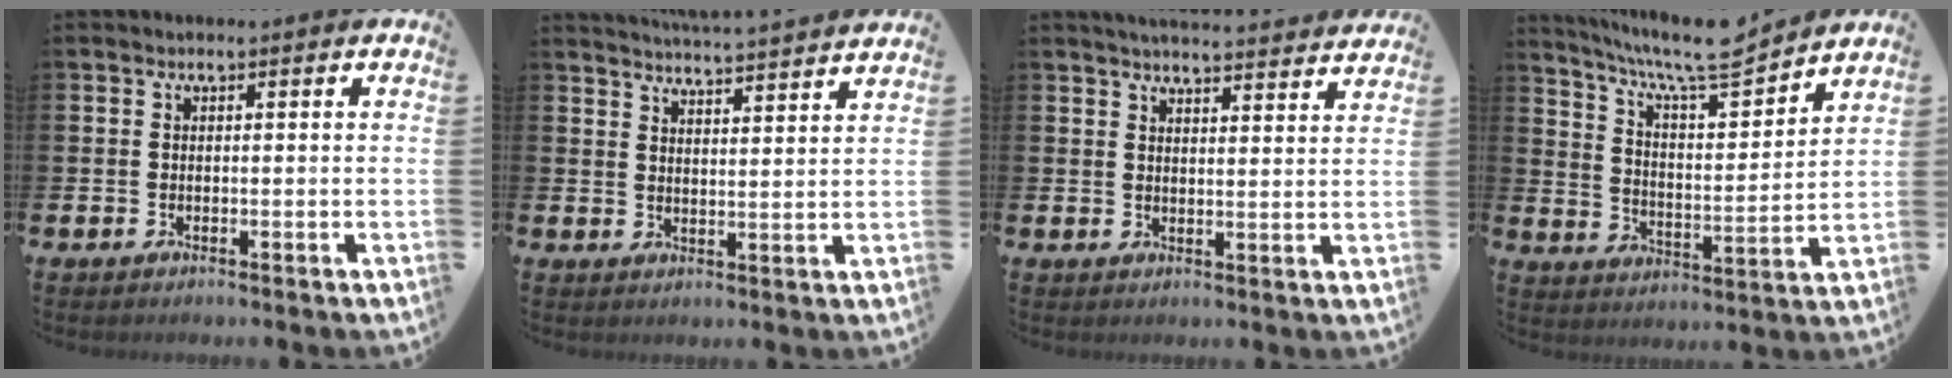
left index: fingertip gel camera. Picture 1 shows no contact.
{"total": 4.9, "force": [4.8, -0.7, 0.4], "torque": [-0.027, -0.032, 0.085]}
{"total": 4.3, "force": [4.3, -0.4, 0.4], "torque": [-0.008, -0.034, 0.074]}
{"total": 9.6, "force": [8.6, 1.3, 4.1], "torque": [-0.098, -0.058, 0.148]}